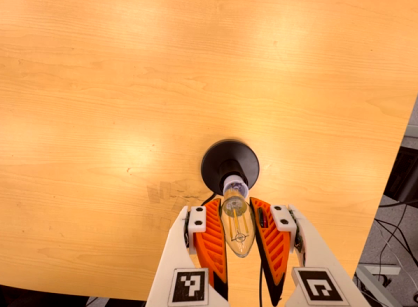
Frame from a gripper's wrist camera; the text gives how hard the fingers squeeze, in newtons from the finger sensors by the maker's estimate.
{"total": 21.3, "left": 23.3, "right": 19.3}